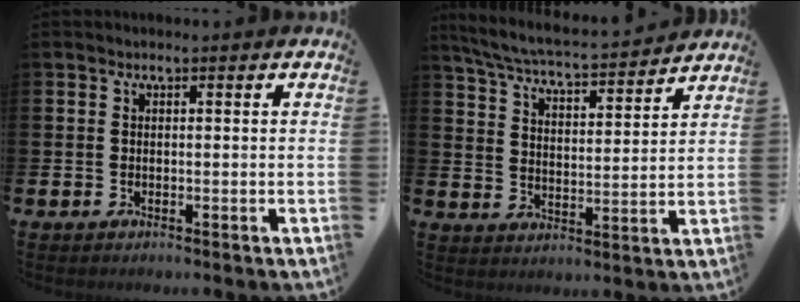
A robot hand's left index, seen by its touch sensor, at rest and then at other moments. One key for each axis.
{"total": 5.7, "fx": 5.4, "fy": 0.4, "fz": 1.7, "tx": -0.061, "ty": -0.044, "tz": 0.090}